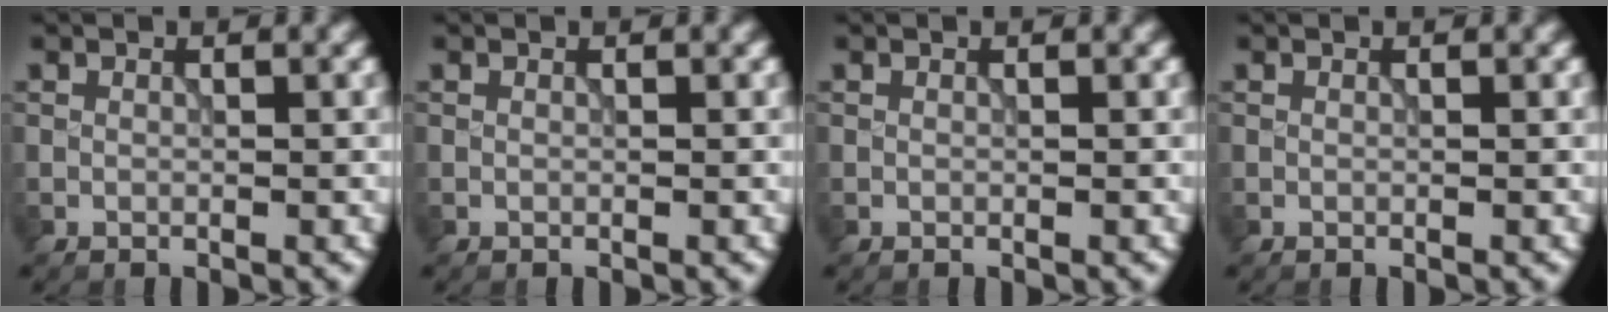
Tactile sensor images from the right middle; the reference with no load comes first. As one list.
[{"total": 0.0}, {"total": 0.0}, {"total": 0.0}]